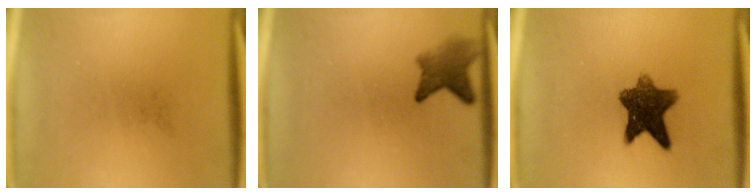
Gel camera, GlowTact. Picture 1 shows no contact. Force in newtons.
{"total": 4.1}
{"total": 9.2}